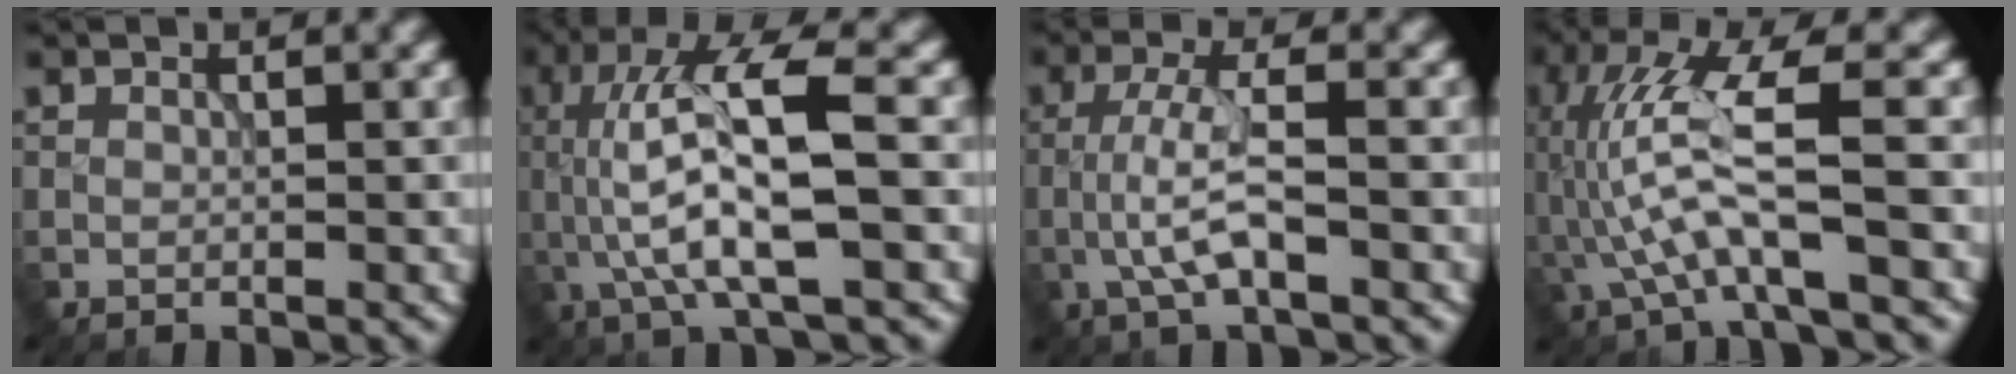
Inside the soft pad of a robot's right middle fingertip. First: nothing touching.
{"total": 9.9, "force": [-0.3, 2.7, 9.5], "torque": [-0.182, 0.015, -0.007]}
{"total": 4.1, "force": [-1.2, 1.0, 3.8], "torque": [-0.077, 0.008, -0.029]}
{"total": 7.0, "force": [-1.3, 1.4, 6.7], "torque": [-0.158, 0.018, -0.023]}